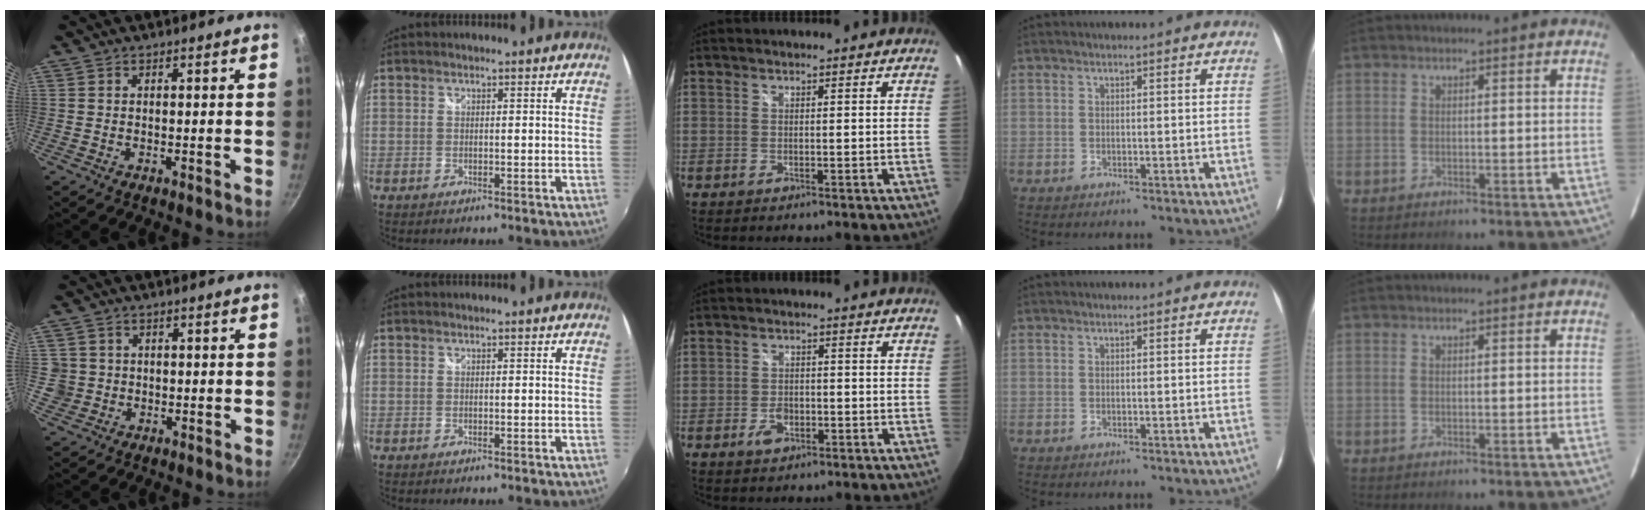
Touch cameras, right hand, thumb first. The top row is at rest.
{"thumb": {"total": 4.0, "force": [-0.2, 3.9, 0.6], "torque": [0.005, 0.014, 0.002]}, "middle": {"total": 3.5, "force": [-1.7, 2.3, 2.0], "torque": [-0.040, 0.001, -0.028]}}